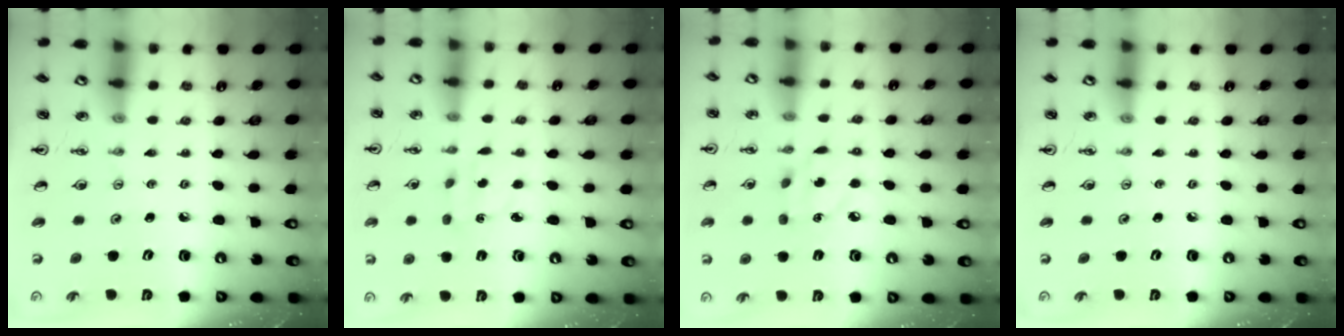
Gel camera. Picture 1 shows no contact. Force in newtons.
{"total": 2.5, "press": 2.4, "slide": 0.6}
{"total": 6.6, "press": 6.6, "slide": 0.0}
{"total": 0.0}